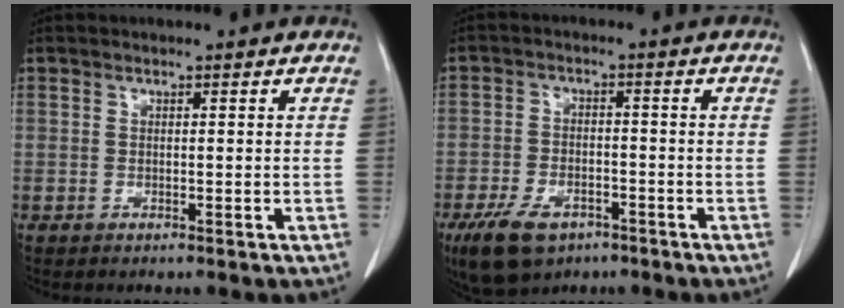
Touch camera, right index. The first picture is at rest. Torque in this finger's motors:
{"motor_torque": [0.89, -0.66, 0.31, 0.10]}